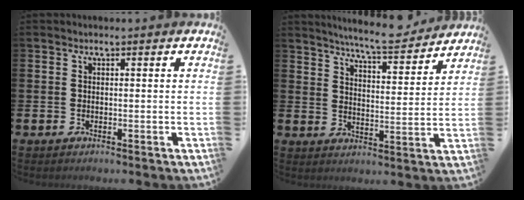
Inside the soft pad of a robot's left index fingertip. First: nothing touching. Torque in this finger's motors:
{"motor_torque": [0.72, -0.95, 0.50, 0.14]}